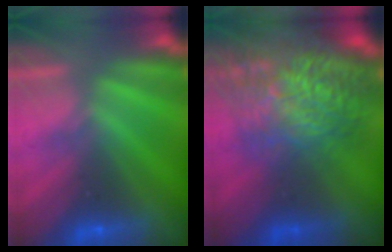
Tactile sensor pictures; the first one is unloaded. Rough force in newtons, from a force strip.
{"total": 7.2}